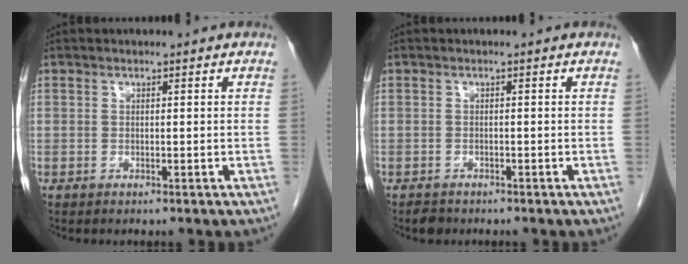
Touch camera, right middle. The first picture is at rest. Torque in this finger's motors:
{"motor_torque": [-0.10, 0.16, 0.02, 0.00]}